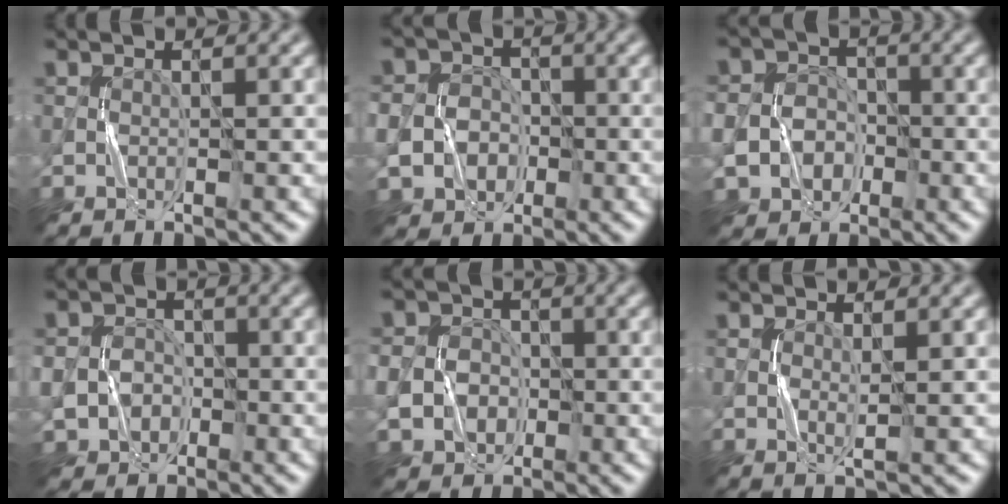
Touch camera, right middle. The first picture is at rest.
{"total": 4.7, "force": [-1.2, 4.1, 1.9], "torque": [-0.019, -0.008, -0.030]}
{"total": 5.4, "force": [-1.6, 4.6, 2.2], "torque": [-0.021, -0.014, -0.036]}
{"total": 4.1, "force": [-1.1, 3.6, 1.6], "torque": [-0.023, -0.009, -0.025]}
{"total": 4.3, "force": [-0.9, 3.8, 1.8], "torque": [-0.021, -0.006, -0.023]}
{"total": 0.9, "force": [0.6, 0.2, 0.7], "torque": [-0.013, -0.001, 0.012]}